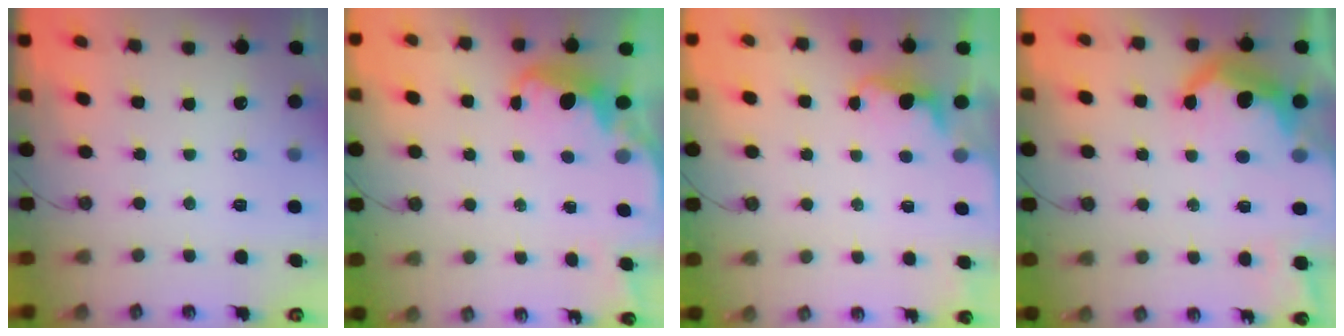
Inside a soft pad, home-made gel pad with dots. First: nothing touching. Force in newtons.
{"total": 2.7, "press": 2.6, "slide": 0.6}
{"total": 1.6, "press": 1.3, "slide": 0.8}
{"total": 14.9, "press": 14.8, "slide": 1.0}